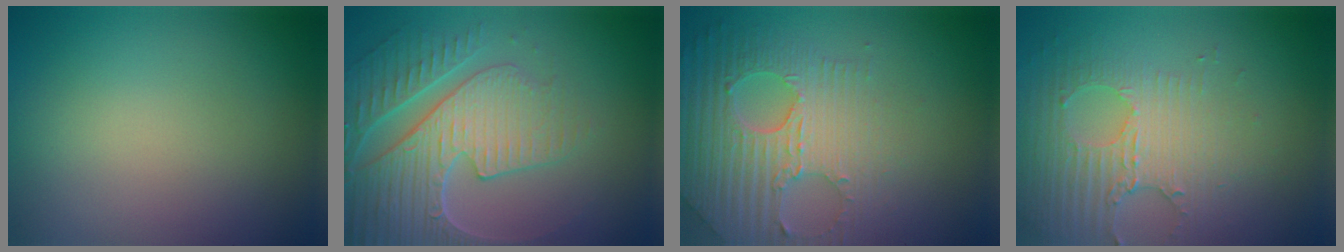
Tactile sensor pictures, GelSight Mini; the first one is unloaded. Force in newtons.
{"total": 6.7, "press": 5.5, "slide": 3.8}
{"total": 6.4, "press": 5.1, "slide": 3.9}
{"total": 3.6, "press": 3.3, "slide": 1.2}